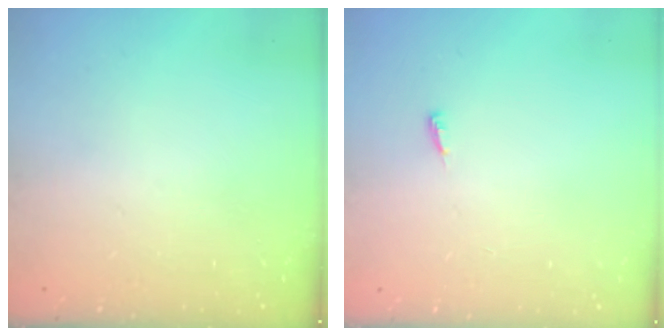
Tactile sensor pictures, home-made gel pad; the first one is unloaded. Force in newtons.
{"total": 3.3, "press": 3.3, "slide": 0.8}